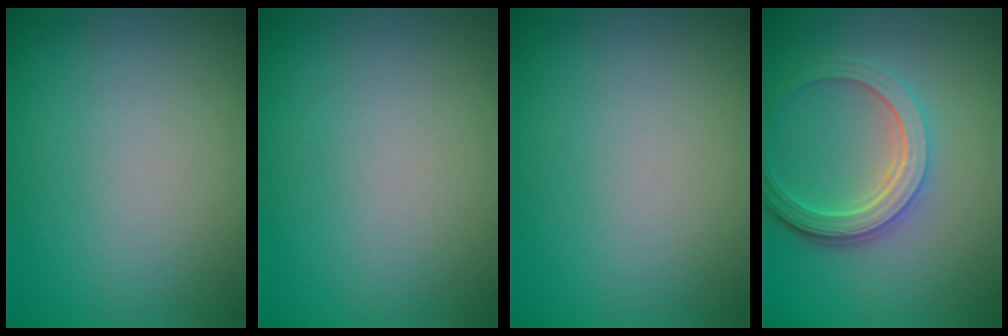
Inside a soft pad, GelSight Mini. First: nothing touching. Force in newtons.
{"total": 0.0}
{"total": 0.0}
{"total": 4.8, "press": 3.7, "slide": 3.1}